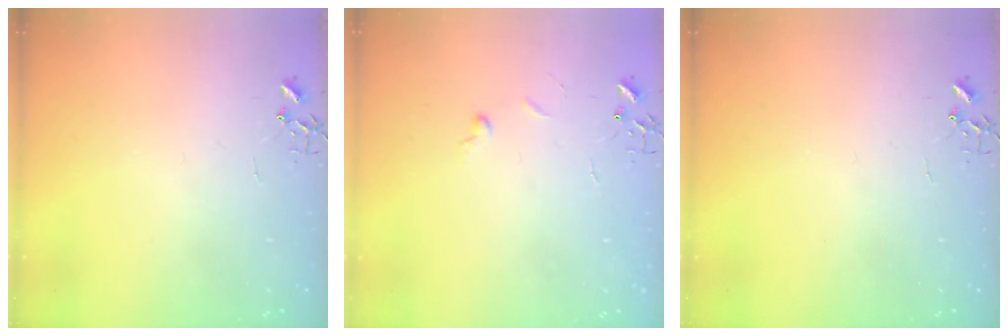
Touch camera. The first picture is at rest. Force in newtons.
{"total": 5.0, "press": 5.0, "slide": 0.7}
{"total": 0.0}